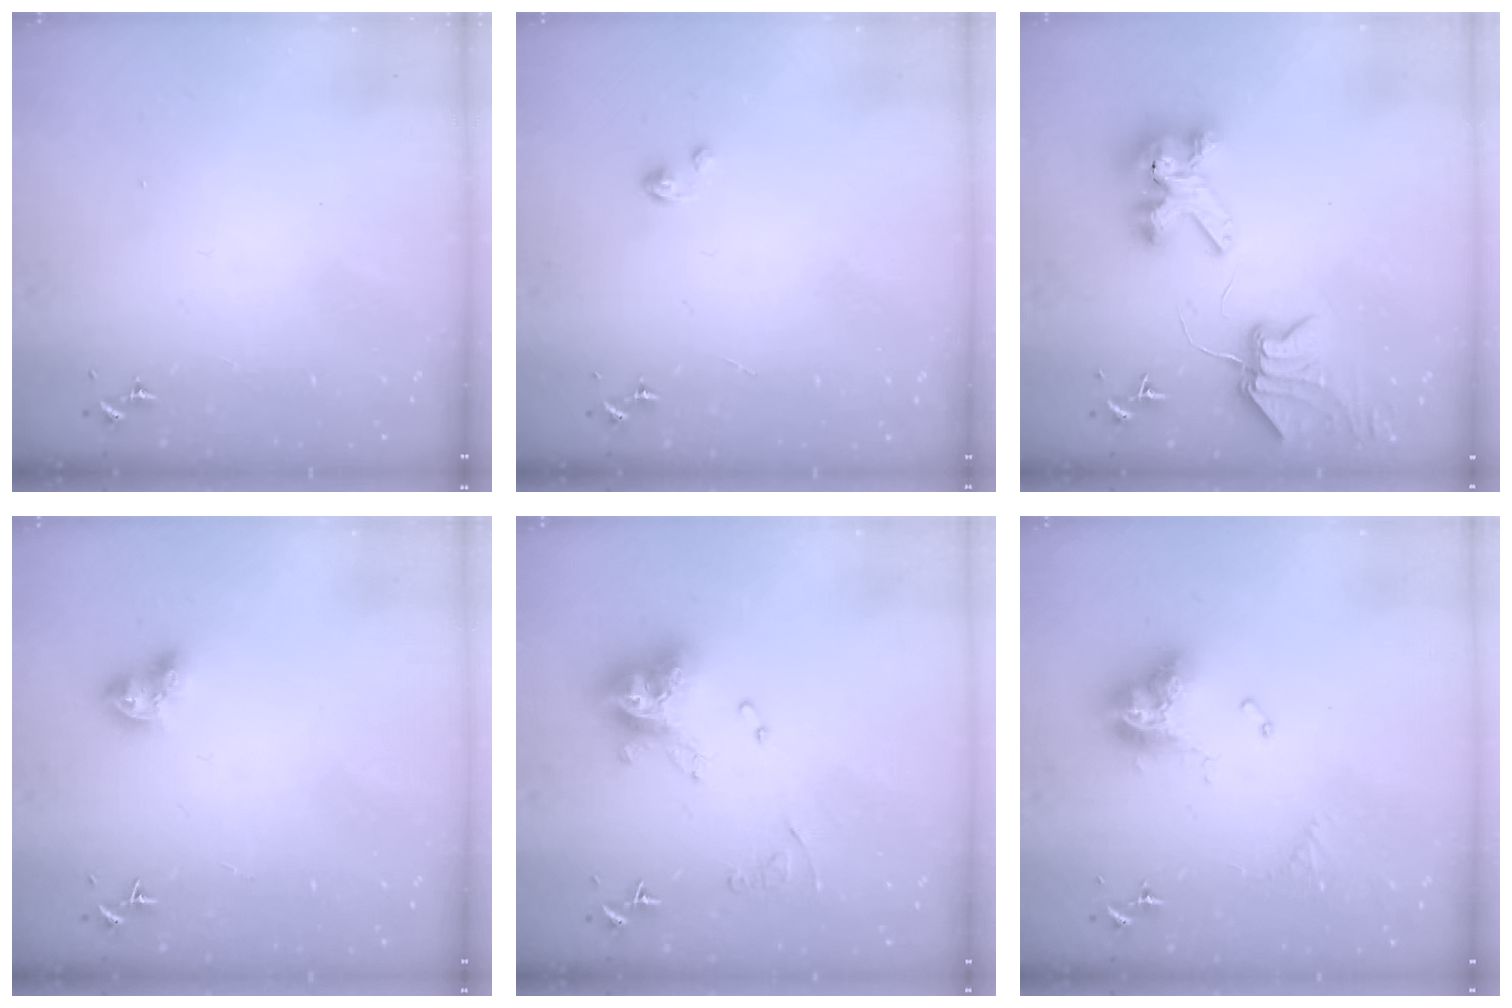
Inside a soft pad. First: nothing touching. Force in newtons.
{"total": 1.8, "press": 1.8, "slide": 0.2}
{"total": 8.1, "press": 8.0, "slide": 1.1}
{"total": 7.9, "press": 7.9, "slide": 0.4}
{"total": 13.3, "press": 13.3, "slide": 1.4}
{"total": 12.6, "press": 12.6, "slide": 1.1}